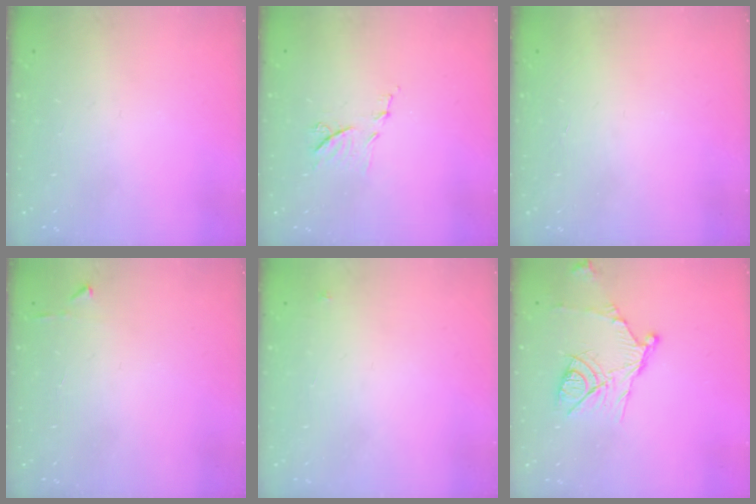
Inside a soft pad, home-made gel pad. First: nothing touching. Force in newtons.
{"total": 6.9, "press": 6.9, "slide": 0.5}
{"total": 1.6, "press": 1.5, "slide": 0.1}
{"total": 3.2, "press": 3.2, "slide": 0.4}
{"total": 3.4, "press": 3.3, "slide": 0.4}
{"total": 12.8, "press": 12.8, "slide": 0.8}